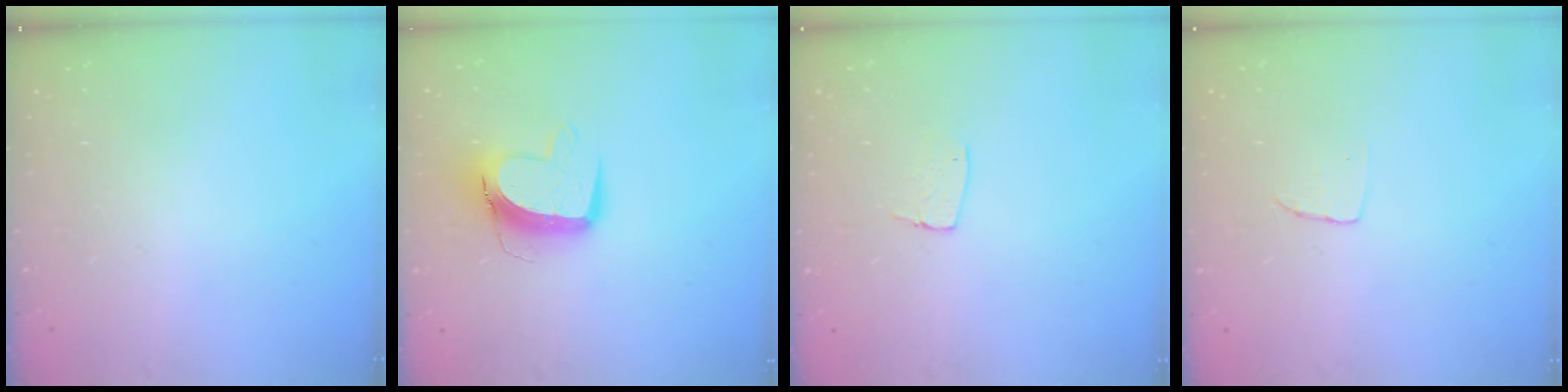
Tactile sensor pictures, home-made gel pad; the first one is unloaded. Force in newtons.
{"total": 10.9, "press": 10.8, "slide": 1.2}
{"total": 5.5, "press": 5.5, "slide": 0.4}
{"total": 2.9, "press": 2.9, "slide": 0.1}